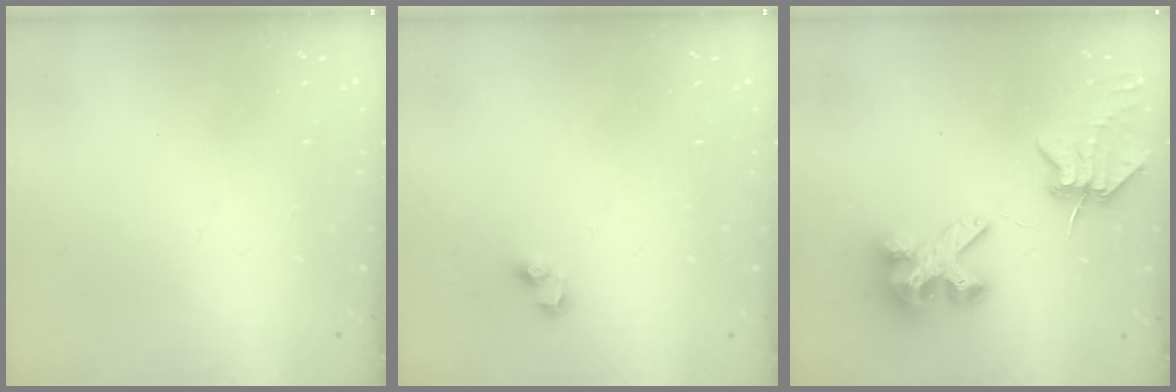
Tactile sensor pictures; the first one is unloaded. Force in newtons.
{"total": 2.3, "press": 2.3, "slide": 0.2}
{"total": 6.7, "press": 6.7, "slide": 0.9}